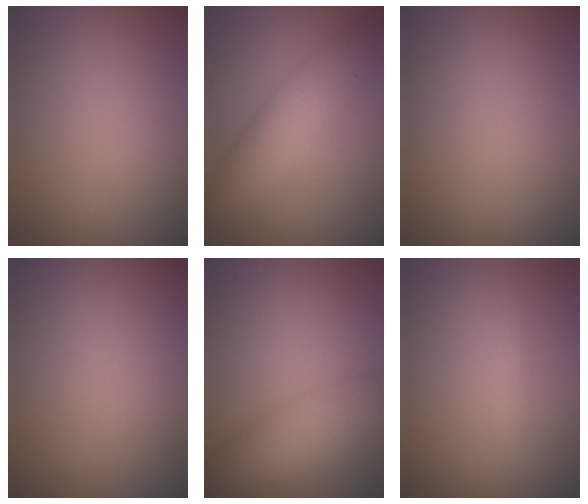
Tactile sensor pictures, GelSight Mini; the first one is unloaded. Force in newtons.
{"total": 5.2, "press": 5.2, "slide": 0.0}
{"total": 0.0}
{"total": 0.0}
{"total": 5.5, "press": 5.5, "slide": 0.2}
{"total": 0.9, "press": 0.9, "slide": 0.0}